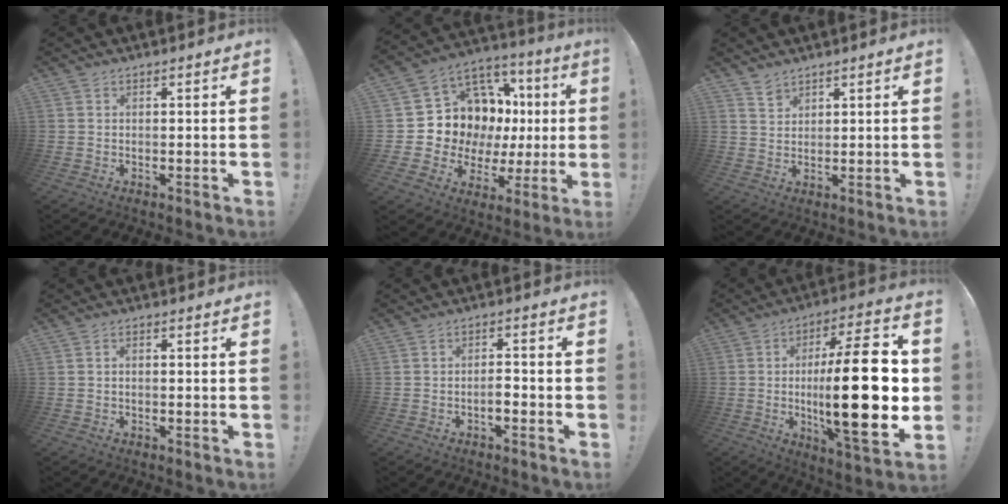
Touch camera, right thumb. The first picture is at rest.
{"total": 12.8, "force": [4.0, 10.8, 5.5], "torque": [-0.092, -0.047, 0.102]}
{"total": 3.2, "force": [2.7, 1.5, 0.7], "torque": [-0.001, -0.020, 0.049]}
{"total": 1.0, "force": [-0.4, 0.3, 0.8], "torque": [-0.015, 0.002, -0.007]}
{"total": 3.2, "force": [-1.7, 0.9, 2.6], "torque": [-0.042, 0.003, -0.029]}
{"total": 28.6, "force": [-0.8, 7.8, 27.5], "torque": [-0.455, -0.015, -0.015]}